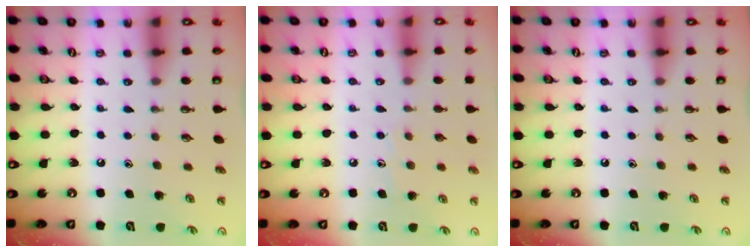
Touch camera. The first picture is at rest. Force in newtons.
{"total": 5.6, "press": 5.6, "slide": 0.6}
{"total": 0.0}